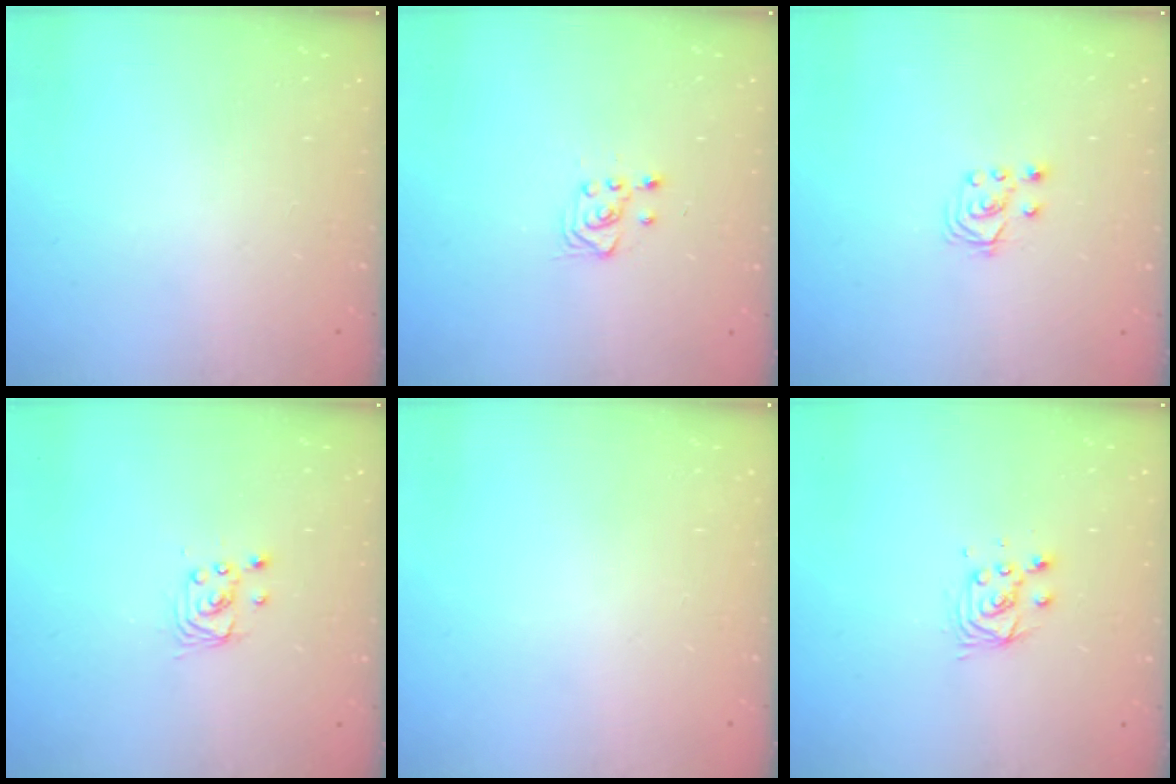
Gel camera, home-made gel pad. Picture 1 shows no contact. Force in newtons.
{"total": 3.0, "press": 2.8, "slide": 1.0}
{"total": 2.8, "press": 2.7, "slide": 0.7}
{"total": 2.8, "press": 2.8, "slide": 0.1}
{"total": 0.0}
{"total": 5.5, "press": 5.5, "slide": 0.5}